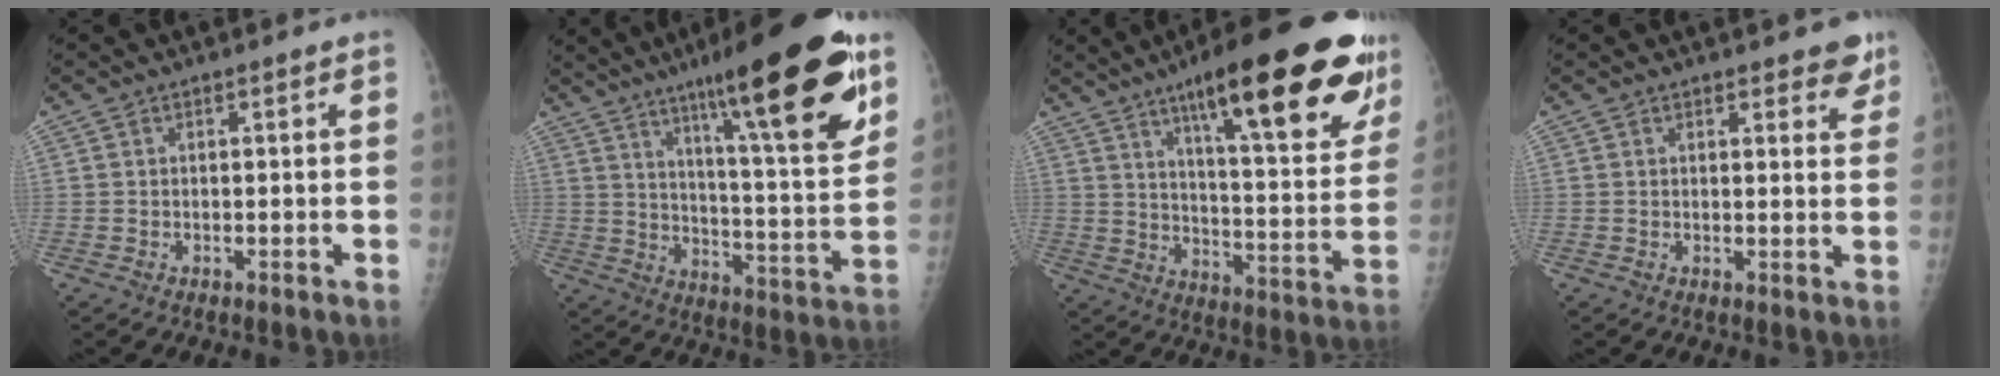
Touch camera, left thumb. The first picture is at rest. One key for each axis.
{"total": 24.0, "fx": 13.8, "fy": 3.9, "fz": 19.2, "tx": -0.261, "ty": -0.057, "tz": 0.214}
{"total": 28.2, "fx": 16.4, "fy": 6.8, "fz": 22.0, "tx": -0.278, "ty": -0.052, "tz": 0.240}
{"total": 4.5, "fx": 3.3, "fy": 1.8, "fz": 2.5, "tx": 0.002, "ty": -0.017, "tz": 0.038}